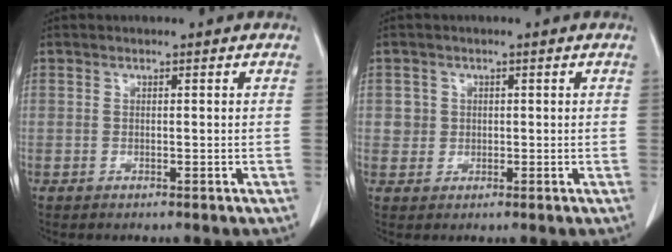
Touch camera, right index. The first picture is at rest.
{"total": 2.1, "force": [0.5, 2.1, 0.0], "torque": [0.010, 0.003, 0.005]}